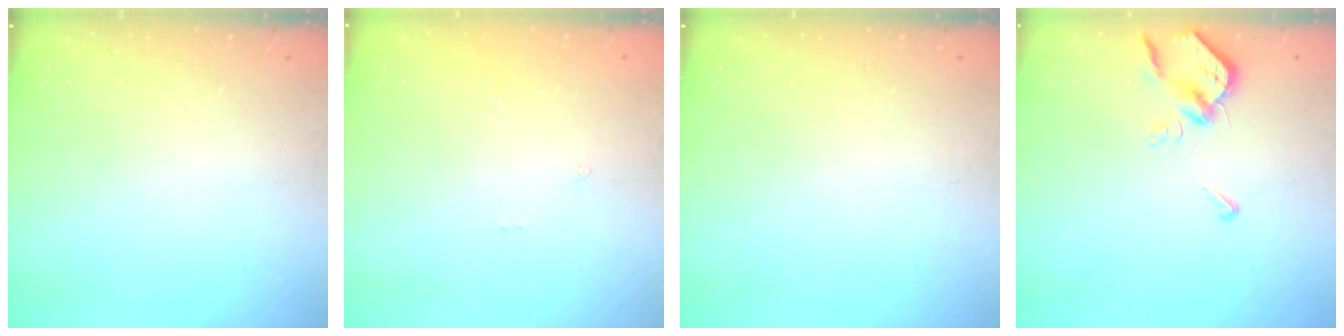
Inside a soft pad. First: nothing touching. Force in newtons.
{"total": 0.0}
{"total": 0.0}
{"total": 5.6, "press": 5.6, "slide": 1.0}